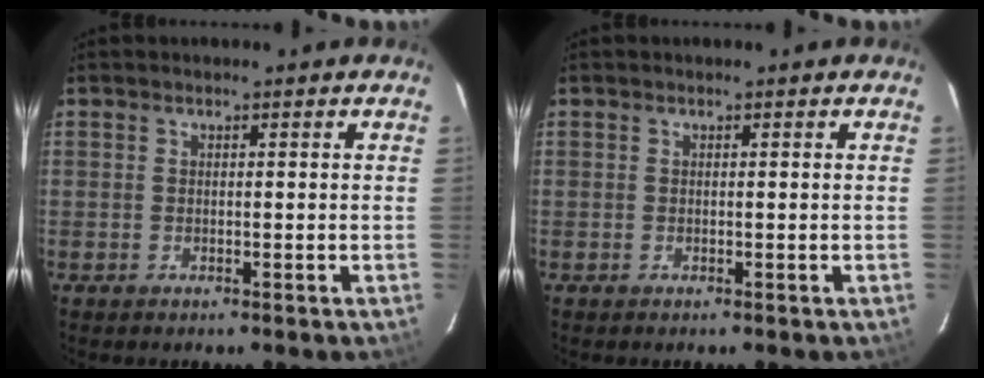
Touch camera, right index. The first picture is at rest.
{"total": 0.0}